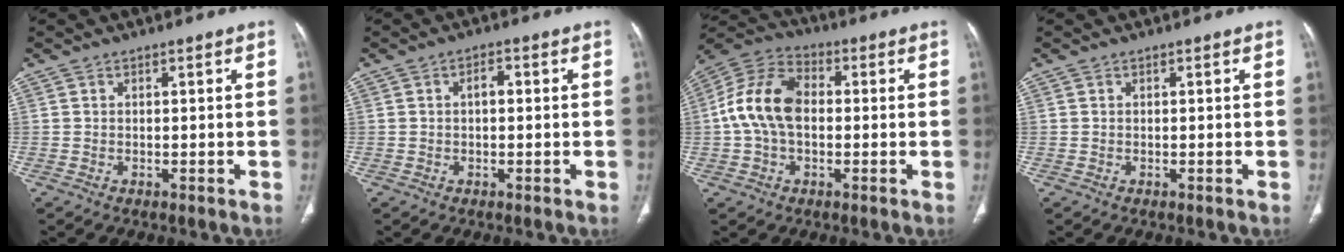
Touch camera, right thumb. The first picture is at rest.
{"total": 2.3, "force": [0.2, 1.2, 1.9], "torque": [-0.030, 0.008, 0.001]}
{"total": 13.0, "force": [0.1, 8.6, 9.8], "torque": [-0.187, 0.032, -0.008]}
{"total": 0.0}